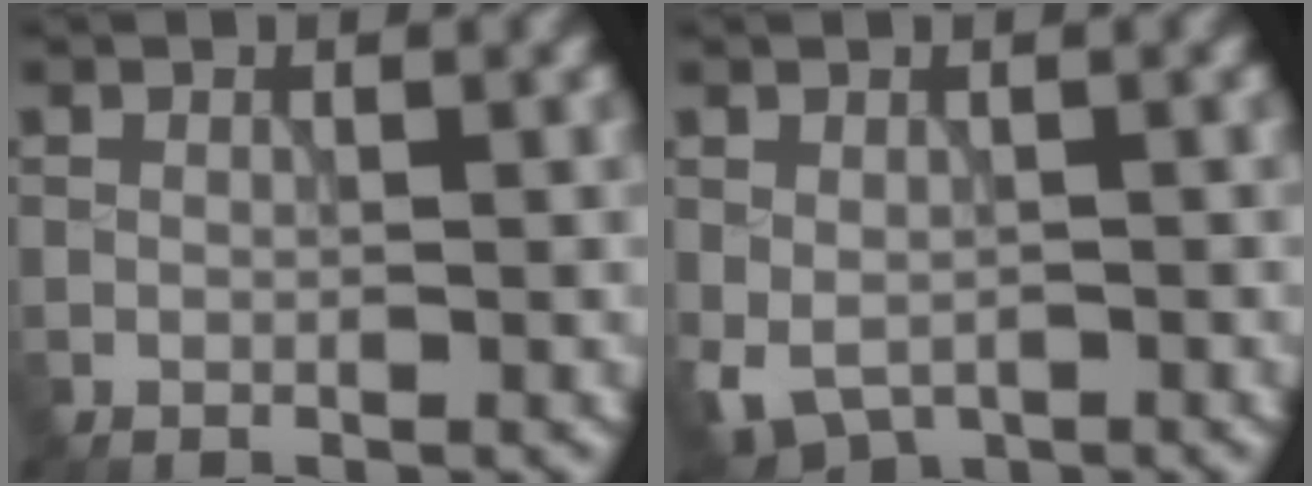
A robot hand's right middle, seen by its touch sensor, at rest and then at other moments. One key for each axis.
{"total": 3.6, "fx": -1.1, "fy": 2.4, "fz": 2.4, "tx": -0.044, "ty": -0.015, "tz": -0.012}